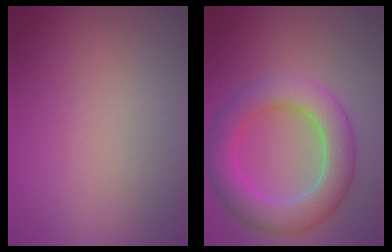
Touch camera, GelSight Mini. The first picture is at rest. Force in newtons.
{"total": 6.4, "press": 6.4, "slide": 0.3}